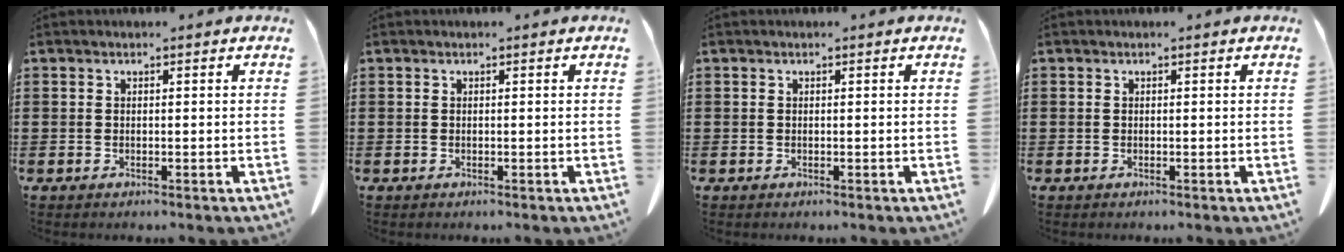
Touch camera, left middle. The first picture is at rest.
{"total": 0.0}
{"total": 0.0}
{"total": 0.0}